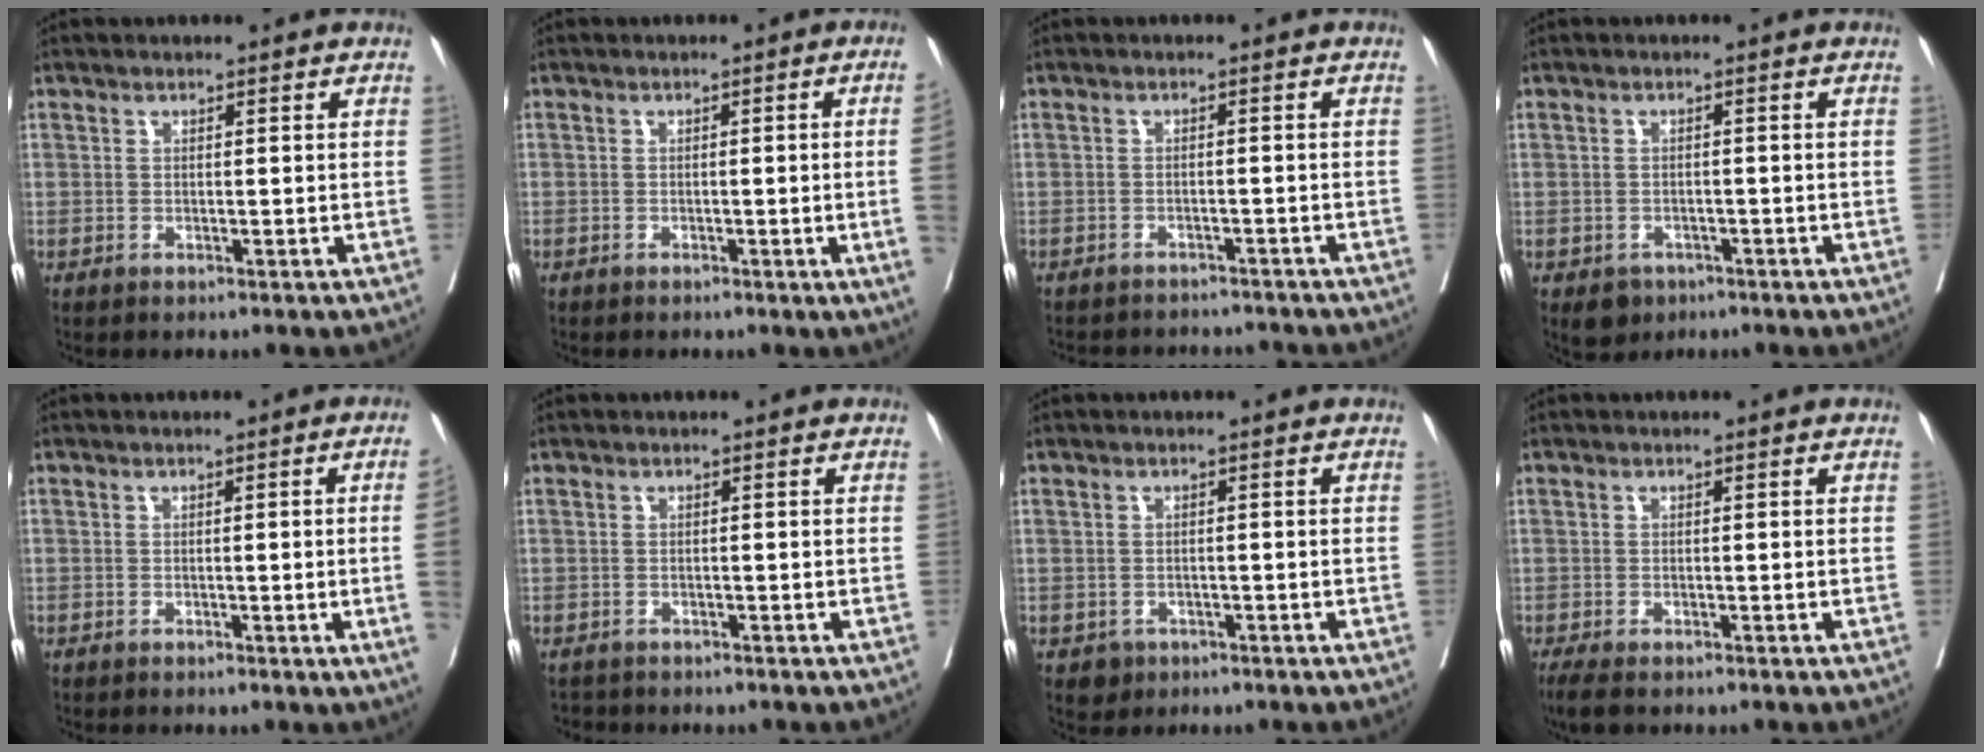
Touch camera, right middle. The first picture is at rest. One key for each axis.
{"total": 3.6, "fx": -0.6, "fy": -1.2, "fz": 3.3, "tx": -0.039, "ty": -0.007, "tz": -0.007}
{"total": 9.0, "fx": -8.5, "fy": 2.3, "fz": 1.7, "tx": -0.030, "ty": 0.007, "tz": -0.103}
{"total": 3.1, "fx": -1.9, "fy": 2.3, "fz": 0.8, "tx": -0.008, "ty": 0.003, "tz": -0.023}
{"total": 3.8, "fx": -0.6, "fy": -1.3, "fz": 3.5, "tx": -0.041, "ty": -0.007, "tz": -0.008}
{"total": 1.9, "fx": -1.7, "fy": 0.7, "fz": 0.0, "tx": -0.005, "ty": -0.004, "tz": -0.028}
{"total": 2.0, "fx": -1.1, "fy": 1.7, "fz": 0.3, "tx": -0.002, "ty": 0.006, "tz": -0.014}
{"total": 4.2, "fx": -3.2, "fy": 1.4, "fz": 2.4, "tx": -0.044, "ty": -0.014, "tz": -0.049}